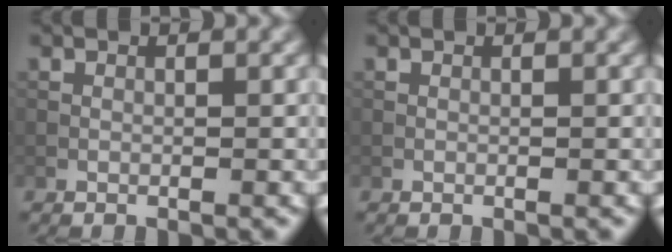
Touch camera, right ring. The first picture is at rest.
{"total": 0.0}